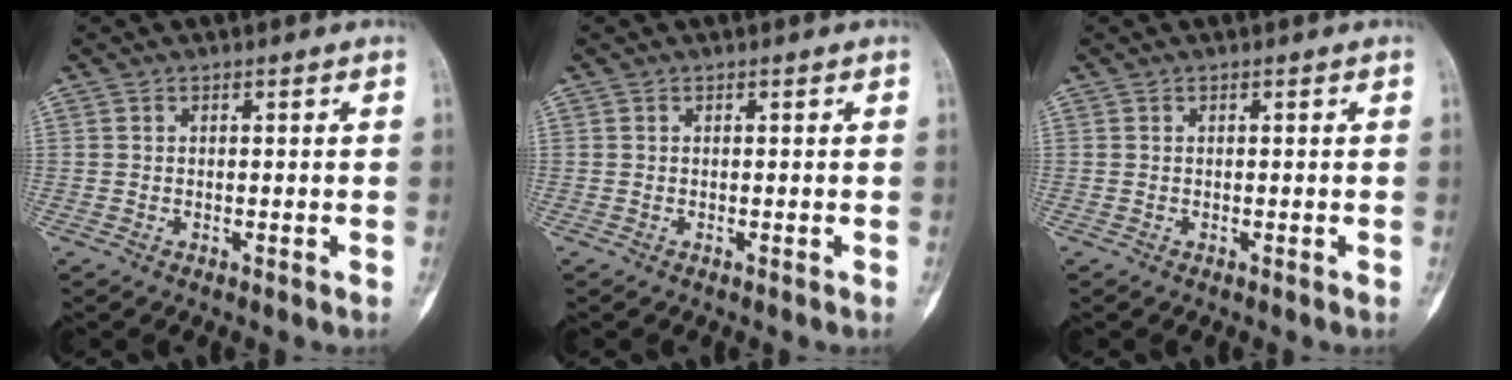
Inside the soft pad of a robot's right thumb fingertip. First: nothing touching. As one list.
[{"total": 0.0}, {"total": 0.0}]